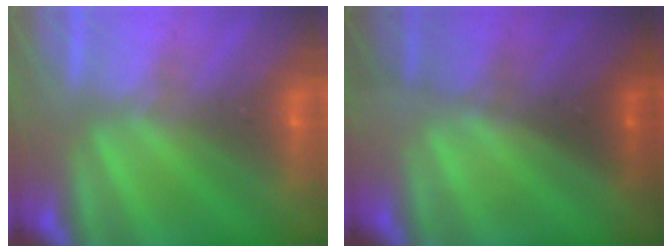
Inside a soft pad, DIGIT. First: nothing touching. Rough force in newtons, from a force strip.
{"total": 1.4}